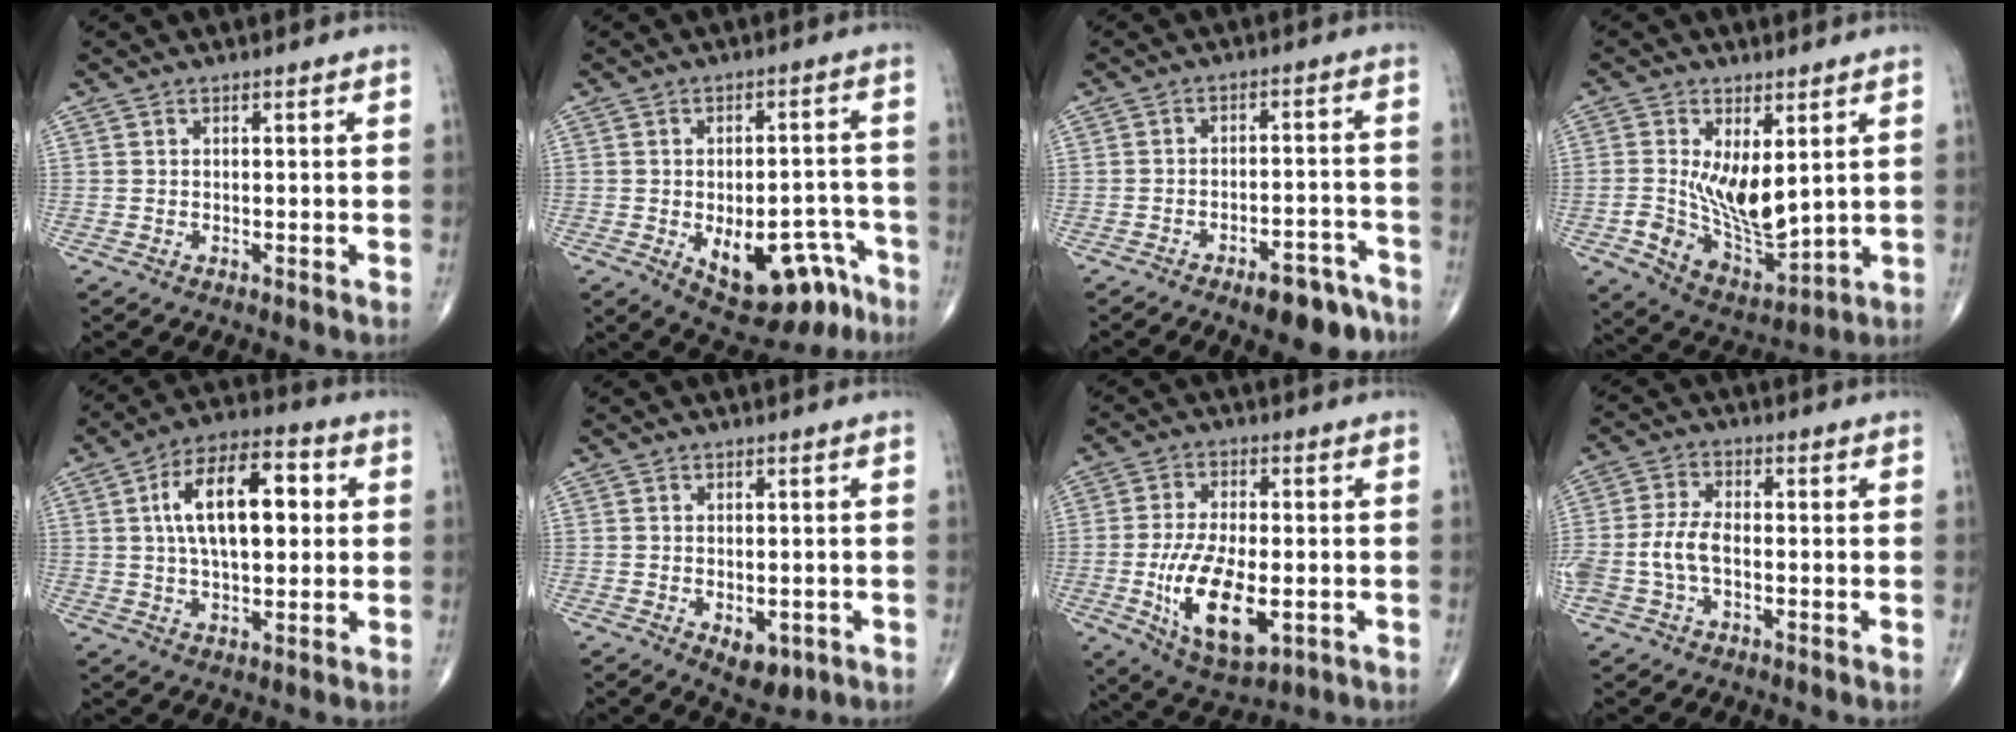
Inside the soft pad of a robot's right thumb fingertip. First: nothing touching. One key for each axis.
{"total": 14.7, "fx": -7.2, "fy": 7.5, "fz": 10.4, "tx": -0.112, "ty": 0.047, "tz": -0.088}
{"total": 8.5, "fx": -6.1, "fy": 3.2, "fz": 5.0, "tx": -0.051, "ty": 0.049, "tz": -0.084}
{"total": 13.1, "fx": 1.3, "fy": 7.2, "fz": 10.9, "tx": -0.160, "ty": -0.020, "tz": 0.043}
{"total": 15.5, "fx": 2.6, "fy": 7.7, "fz": 13.2, "tx": -0.204, "ty": 0.019, "tz": 0.040}
{"total": 5.1, "fx": -1.6, "fy": 3.0, "fz": 3.8, "tx": -0.038, "ty": 0.001, "tz": -0.010}
{"total": 14.6, "fx": -3.3, "fy": 6.8, "fz": 12.5, "tx": -0.220, "ty": -0.007, "tz": -0.046}
{"total": 6.7, "fx": -1.4, "fy": 3.8, "fz": 5.4, "tx": -0.131, "ty": 0.021, "tz": -0.029}